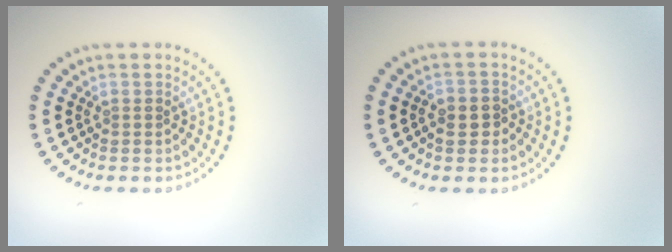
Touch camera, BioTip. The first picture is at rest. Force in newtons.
{"total": 1.6, "press": 1.5, "slide": 0.5}